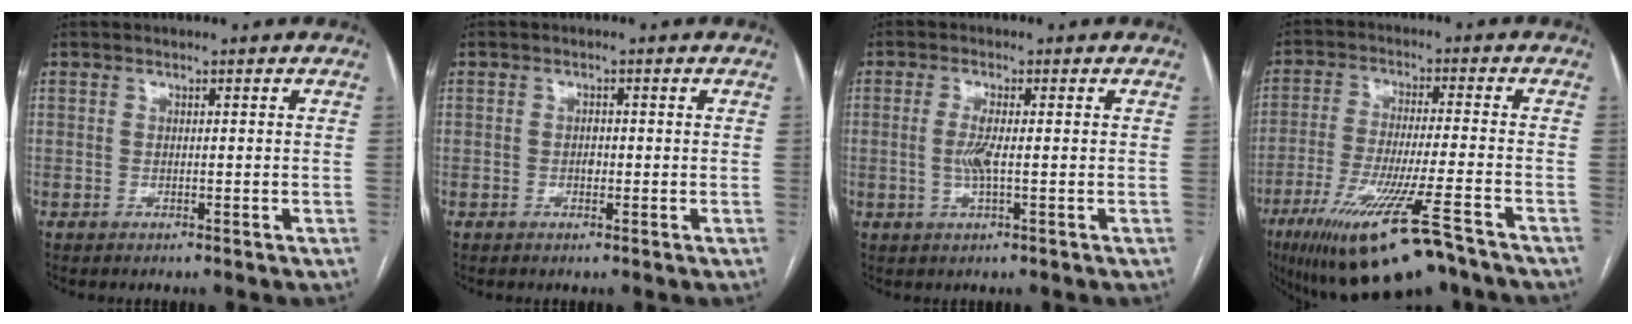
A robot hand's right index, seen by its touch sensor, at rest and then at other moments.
{"total": 1.3, "force": [-0.3, 0.8, 0.9], "torque": [-0.015, 0.003, -0.005]}
{"total": 3.3, "force": [-0.2, 0.4, 3.3], "torque": [-0.075, -0.004, -0.006]}
{"total": 18.2, "force": [-12.3, 2.0, 13.3], "torque": [-0.217, -0.045, -0.203]}